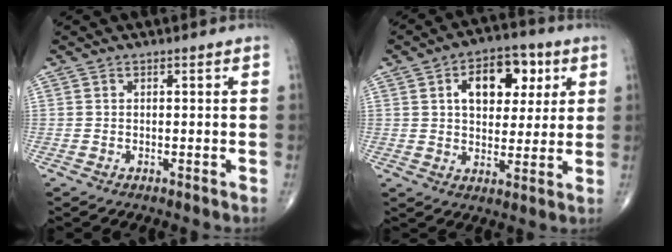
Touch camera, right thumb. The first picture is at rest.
{"total": 12.5, "force": [4.1, 7.8, 8.9], "torque": [-0.087, 0.000, 0.060]}